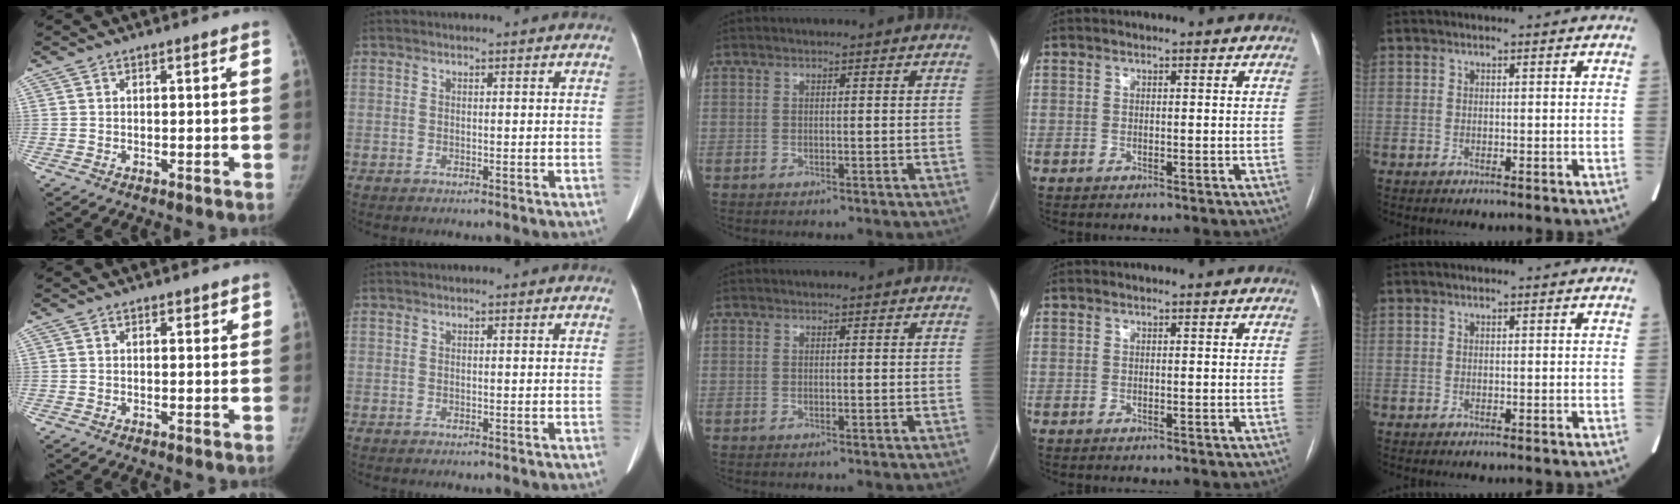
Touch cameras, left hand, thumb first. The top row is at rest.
{"thumb": {"total": 1.3, "force": [0.9, 0.7, 0.6], "torque": [0.003, -0.004, 0.009]}}